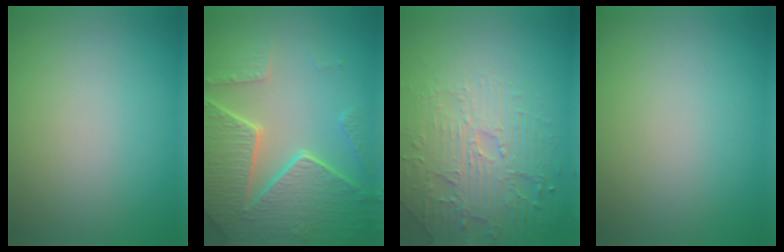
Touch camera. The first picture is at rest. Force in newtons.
{"total": 8.4, "press": 6.0, "slide": 5.8}
{"total": 4.6, "press": 4.3, "slide": 1.6}
{"total": 0.0}